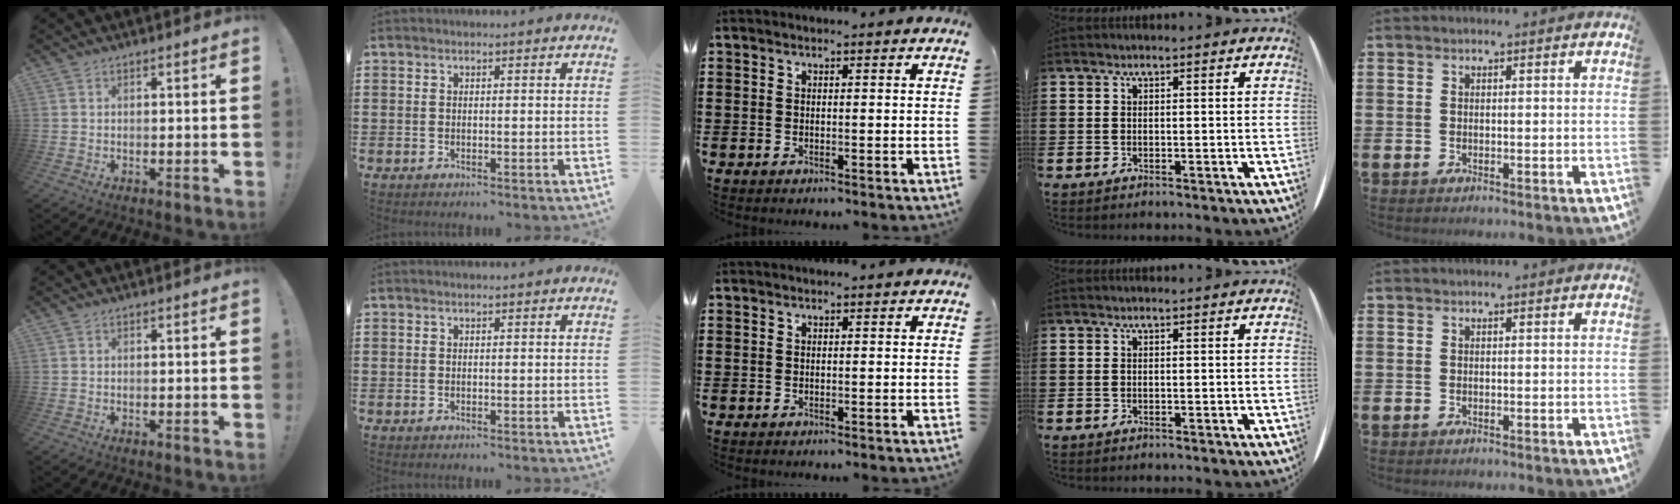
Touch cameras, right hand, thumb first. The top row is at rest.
{}